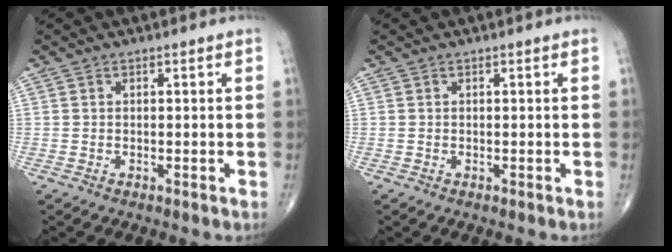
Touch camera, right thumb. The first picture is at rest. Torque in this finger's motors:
{"motor_torque": [0.06, 0.06, 0.00, 0.00, 0.00]}